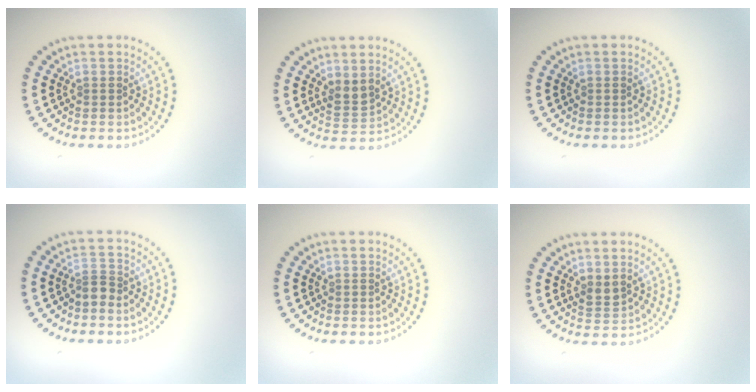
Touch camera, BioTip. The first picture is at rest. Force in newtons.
{"total": 1.7, "press": 1.4, "slide": 0.9}
{"total": 0.0}
{"total": 1.2, "press": 0.8, "slide": 0.9}
{"total": 0.0}
{"total": 1.2, "press": 1.2, "slide": 0.5}